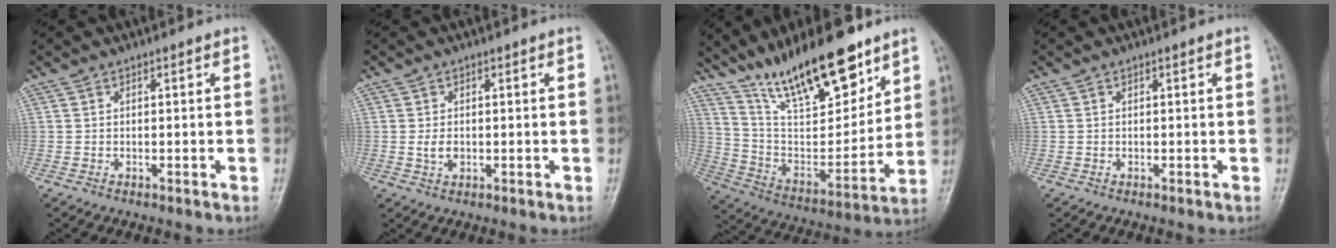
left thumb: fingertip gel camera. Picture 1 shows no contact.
{"total": 2.3, "force": [-0.1, 1.6, 1.7], "torque": [-0.028, -0.002, 0.000]}
{"total": 22.7, "force": [15.9, 7.6, 14.4], "torque": [-0.198, -0.069, 0.282]}
{"total": 0.0}